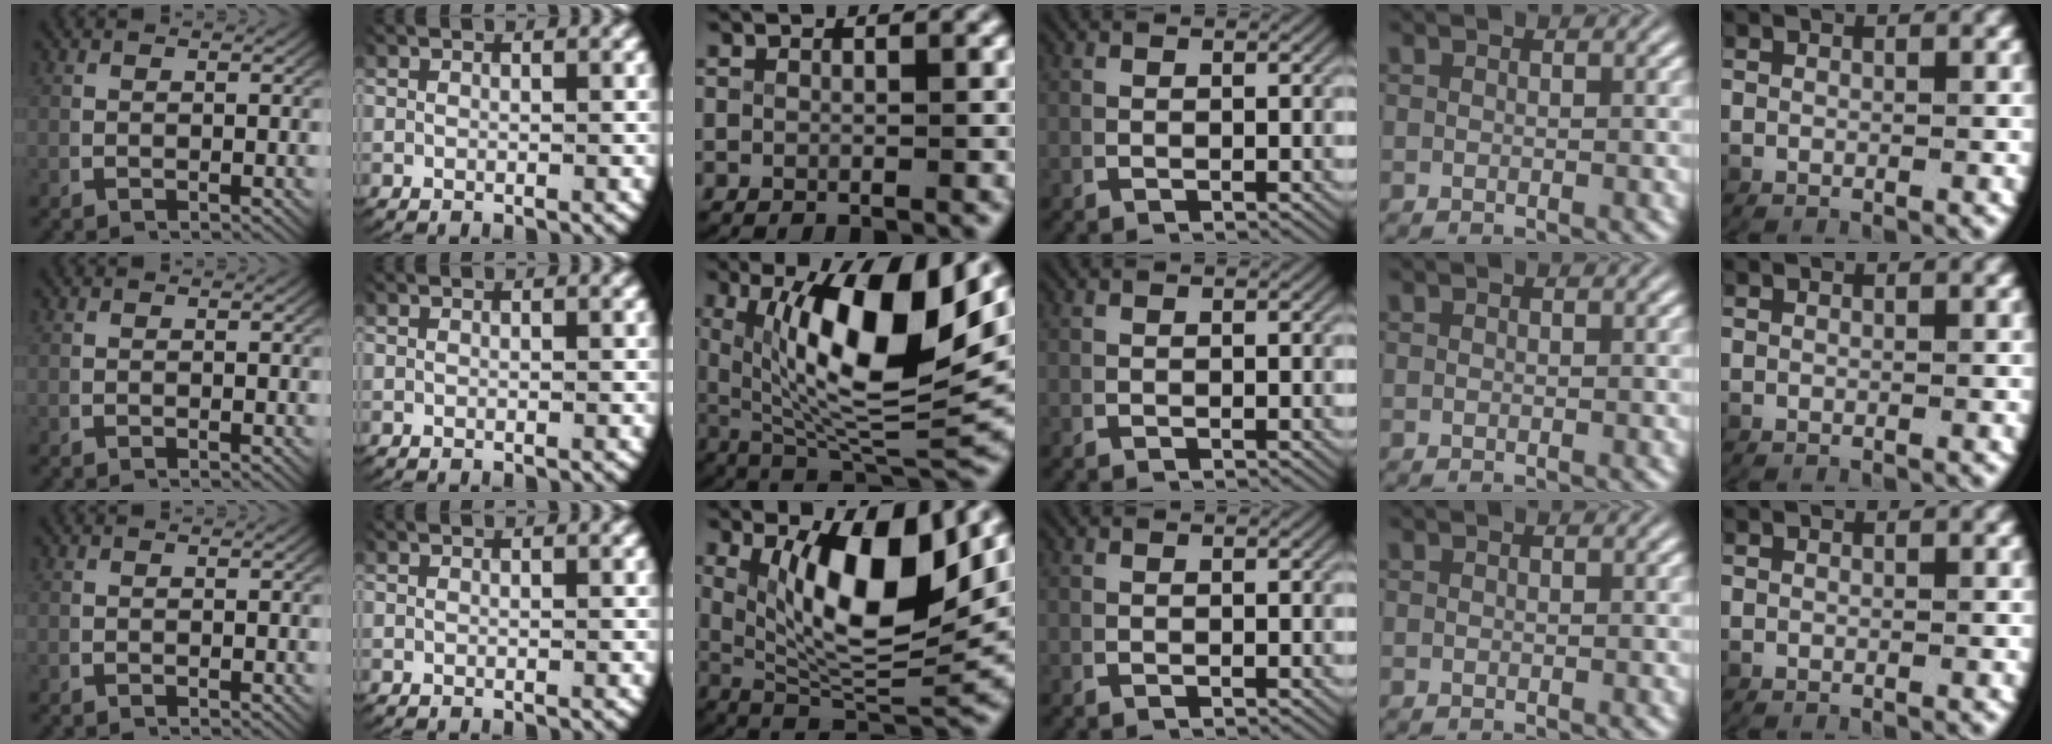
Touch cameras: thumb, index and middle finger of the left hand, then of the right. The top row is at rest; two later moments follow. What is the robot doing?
{"motion": "lift_and_place", "object": "plastic wrap"}